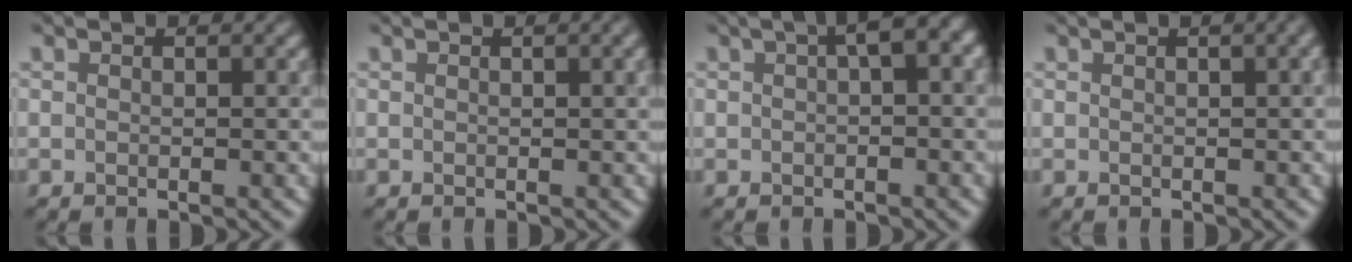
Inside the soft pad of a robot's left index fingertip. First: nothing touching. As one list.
[{"total": 2.3, "force": [0.9, 0.9, 1.9], "torque": [-0.019, 0.004, 0.003]}, {"total": 3.4, "force": [0.9, 1.3, 3.0], "torque": [-0.038, 0.014, 0.006]}, {"total": 3.2, "force": [1.1, 1.5, 2.6], "torque": [-0.021, 0.018, -0.003]}]